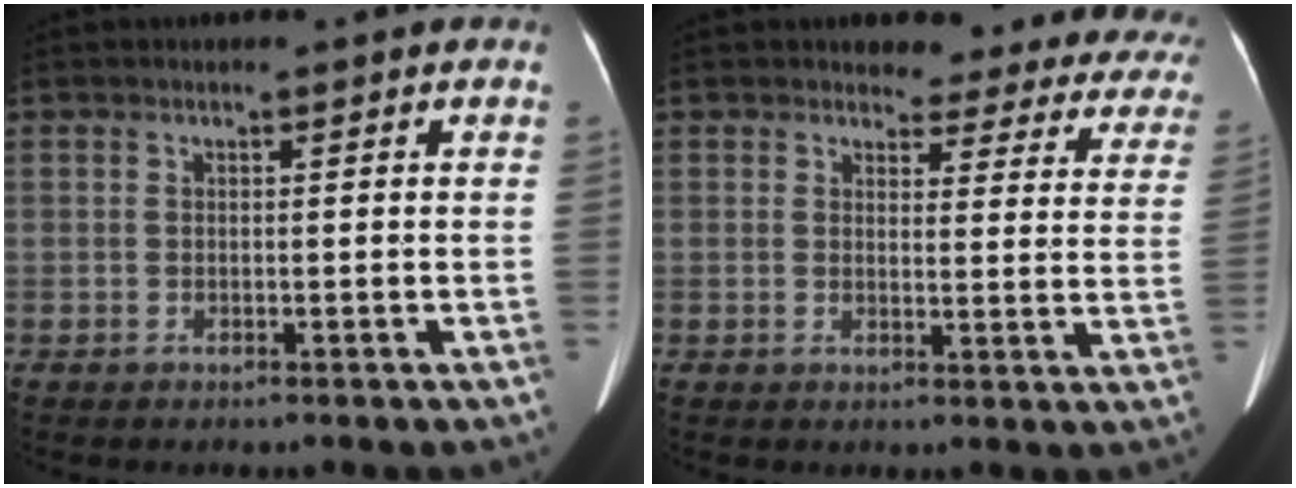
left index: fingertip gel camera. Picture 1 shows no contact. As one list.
[{"total": 15.3, "force": [14.0, 5.0, 3.6], "torque": [-0.001, -0.057, 0.119]}]